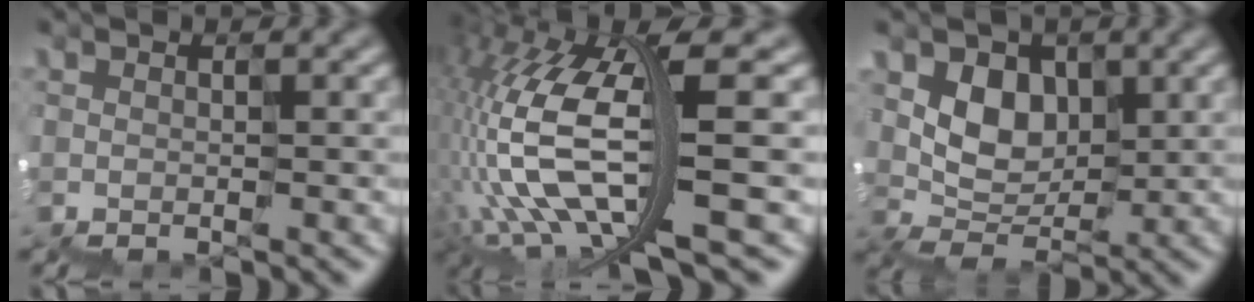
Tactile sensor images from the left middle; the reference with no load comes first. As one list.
[{"total": 10.8, "force": [-1.3, 3.7, 10.0], "torque": [-0.236, 0.004, -0.019]}, {"total": 3.4, "force": [1.3, 2.9, 0.9], "torque": [-0.016, -0.001, 0.026]}]